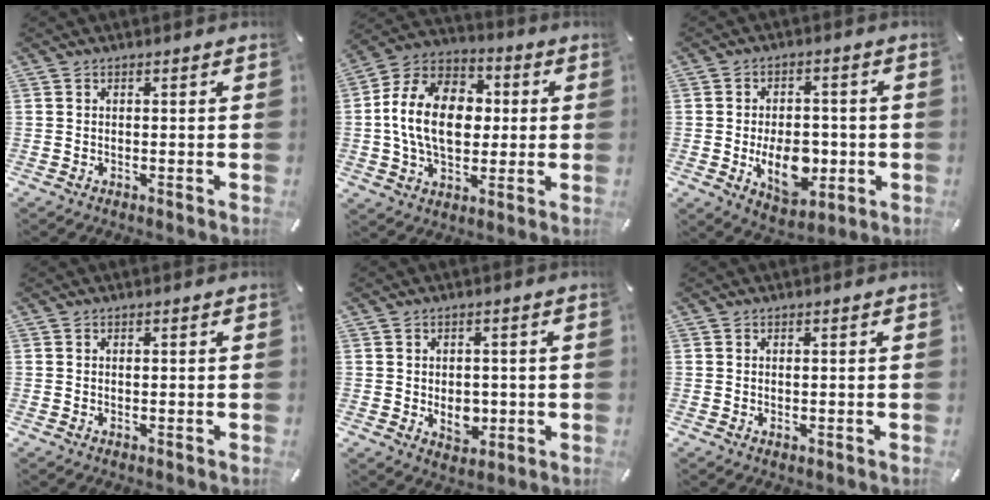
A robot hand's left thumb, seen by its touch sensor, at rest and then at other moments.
{"total": 16.4, "force": [-0.2, 12.0, 11.1], "torque": [-0.238, 0.017, -0.007]}
{"total": 12.0, "force": [-2.7, 7.8, 8.8], "torque": [-0.145, 0.002, -0.041]}
{"total": 0.5, "force": [0.1, 0.4, 0.4], "torque": [-0.009, -0.001, 0.003]}
{"total": 5.8, "force": [-0.7, 4.6, 3.5], "torque": [-0.028, -0.004, -0.011]}
{"total": 0.8, "force": [0.1, 0.6, 0.5], "torque": [-0.005, -0.001, 0.001]}